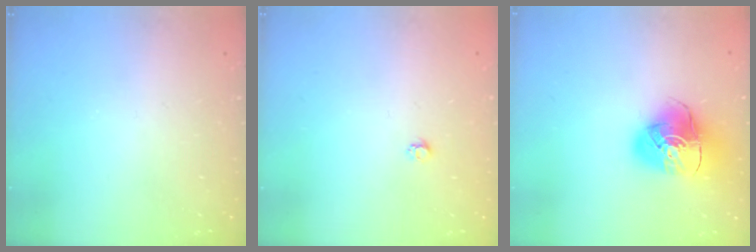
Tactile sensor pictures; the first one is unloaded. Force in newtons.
{"total": 3.2, "press": 3.2, "slide": 0.3}
{"total": 12.2, "press": 12.1, "slide": 1.6}